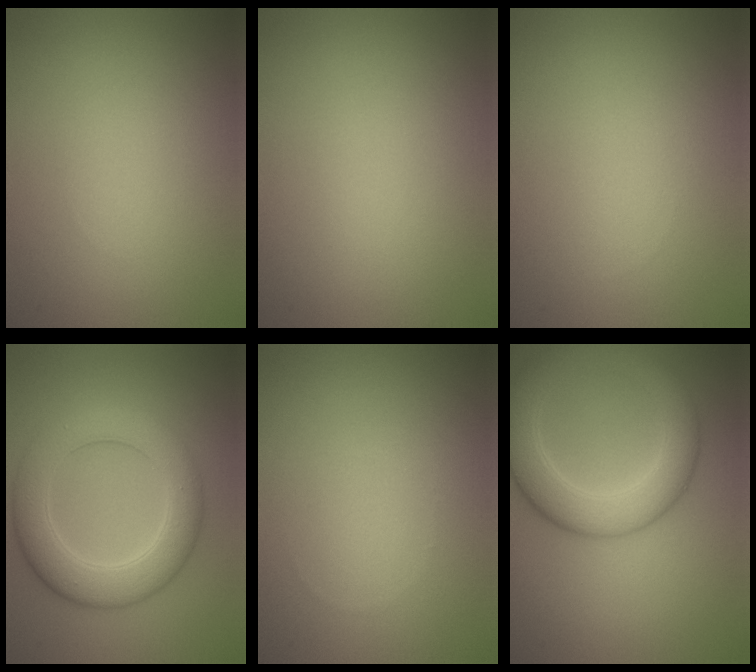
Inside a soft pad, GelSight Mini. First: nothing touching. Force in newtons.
{"total": 0.0}
{"total": 0.0}
{"total": 6.4, "press": 6.4, "slide": 0.4}
{"total": 0.0}
{"total": 6.4, "press": 6.4, "slide": 0.1}